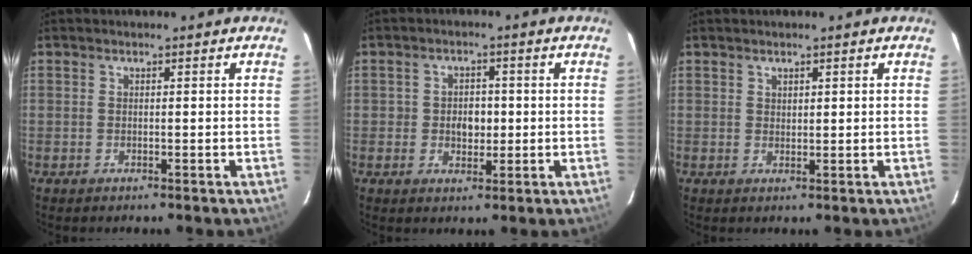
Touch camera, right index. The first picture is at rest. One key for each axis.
{"total": 3.9, "fx": -0.3, "fy": 3.2, "fz": 2.3, "tx": -0.039, "ty": 0.008, "tz": -0.003}
{"total": 1.2, "fx": 0.9, "fy": 0.6, "fz": 0.4, "tx": -0.003, "ty": 0.002, "tz": 0.016}